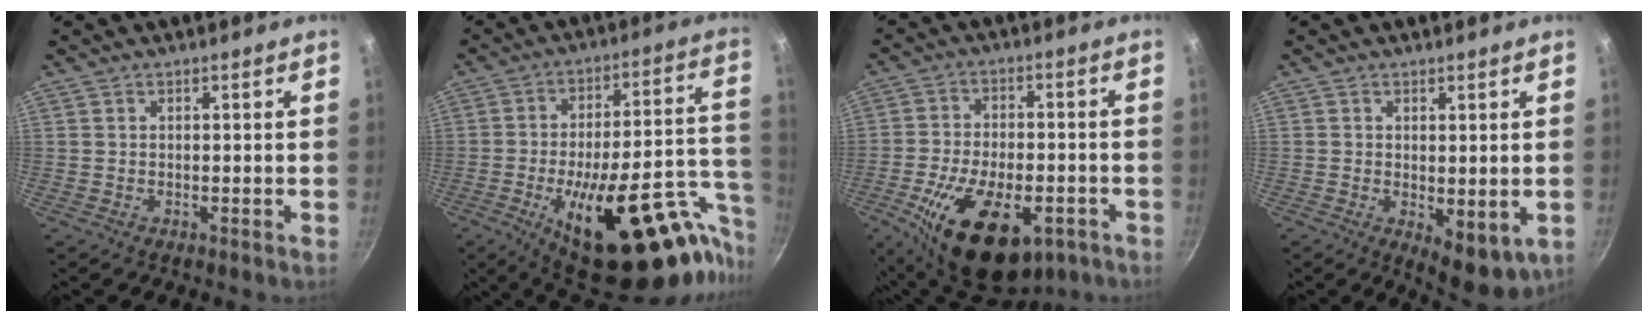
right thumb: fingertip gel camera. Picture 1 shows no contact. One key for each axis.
{"total": 31.7, "fx": -15.1, "fy": 12.0, "fz": 25.2, "tx": -0.294, "ty": 0.064, "tz": -0.214}
{"total": 19.4, "fx": -8.4, "fy": 10.0, "fz": 14.3, "tx": -0.229, "ty": 0.018, "tz": -0.128}
{"total": 7.2, "fx": -0.7, "fy": 3.5, "fz": 6.2, "tx": -0.074, "ty": -0.016, "tz": -0.001}